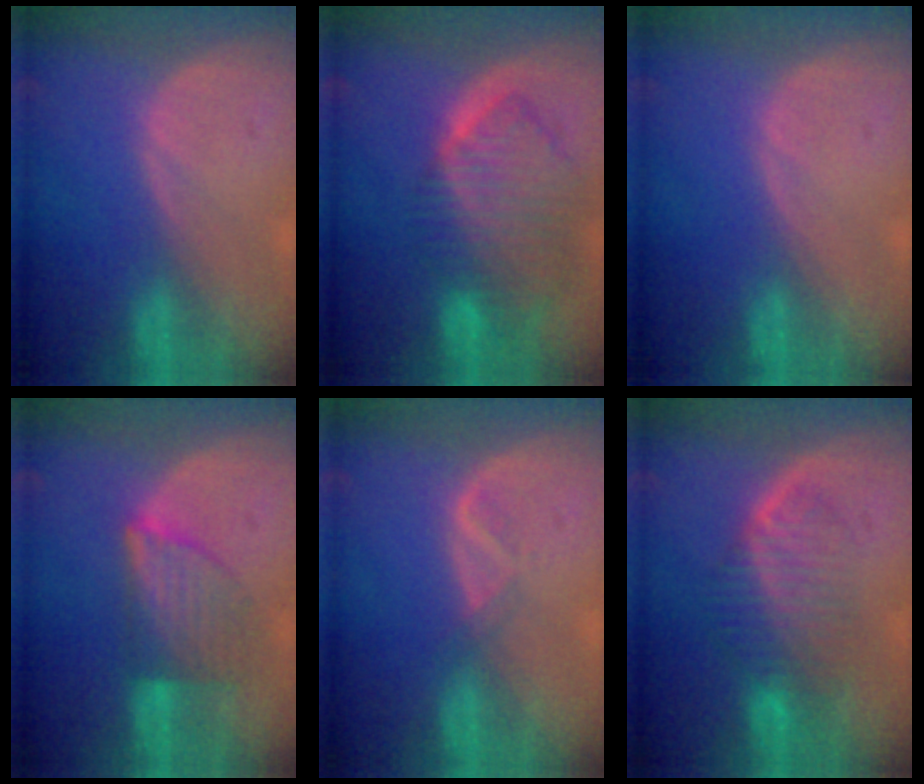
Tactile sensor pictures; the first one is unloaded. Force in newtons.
{"total": 10.1, "press": 8.6, "slide": 5.2}
{"total": 0.0}
{"total": 6.3, "press": 6.2, "slide": 0.6}
{"total": 1.6, "press": 1.5, "slide": 0.7}
{"total": 7.4, "press": 6.8, "slide": 3.0}